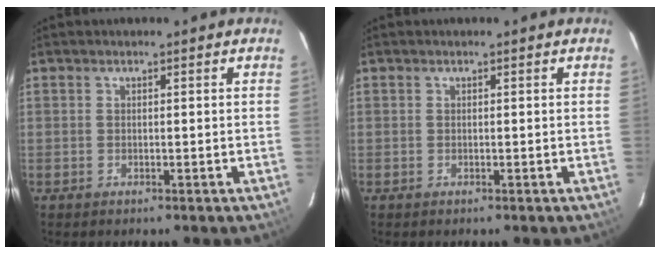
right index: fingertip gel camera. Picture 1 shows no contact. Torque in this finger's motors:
{"motor_torque": [0.00, 0.00, 0.00, 0.00]}